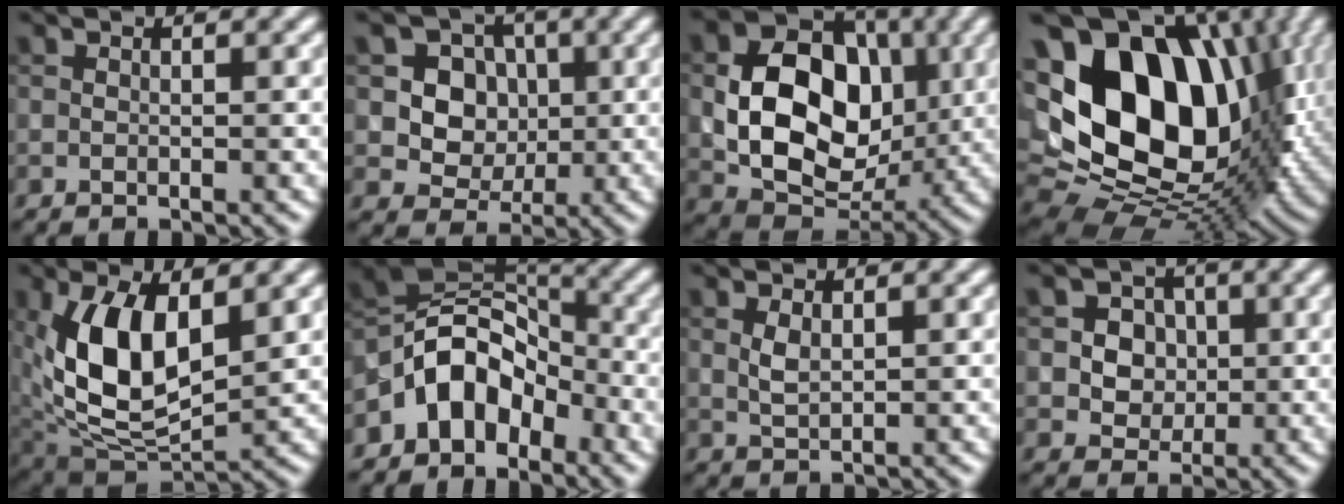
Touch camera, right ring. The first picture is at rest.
{"total": 6.5, "force": [1.3, 5.8, 2.7], "torque": [-0.039, 0.007, 0.023]}
{"total": 11.8, "force": [0.3, 8.8, 7.8], "torque": [-0.139, -0.007, 0.007]}
{"total": 18.7, "force": [4.1, 13.0, 12.8], "torque": [-0.225, -0.009, 0.088]}
{"total": 9.3, "force": [1.9, 5.0, 7.6], "torque": [-0.155, -0.009, 0.036]}
{"total": 6.5, "force": [-3.4, 4.4, 3.5], "torque": [-0.041, 0.015, -0.076]}
{"total": 1.4, "force": [0.7, 0.6, 1.1], "torque": [-0.029, -0.001, 0.017]}
{"total": 4.4, "force": [0.9, 3.9, 1.9], "torque": [-0.022, 0.006, 0.011]}